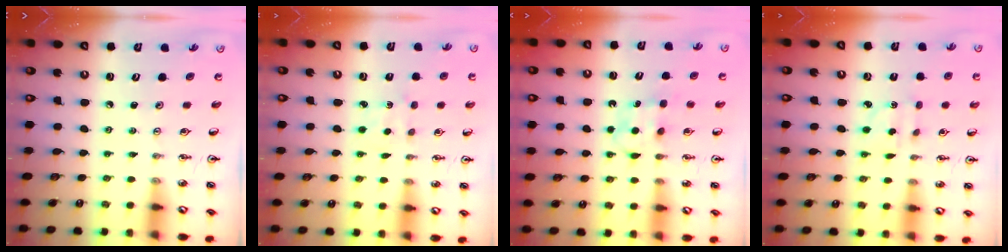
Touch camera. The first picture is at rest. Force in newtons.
{"total": 2.7, "press": 2.7, "slide": 0.4}
{"total": 5.5, "press": 5.5, "slide": 0.9}
{"total": 2.7, "press": 2.6, "slide": 0.6}